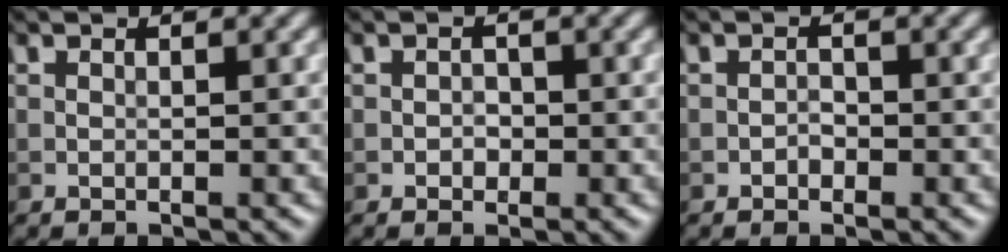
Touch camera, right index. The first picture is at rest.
{"total": 1.0, "force": [-0.3, 0.9, 0.4], "torque": [-0.002, -0.001, -0.008]}
{"total": 0.8, "force": [-0.4, 0.6, 0.4], "torque": [-0.004, 0.000, -0.009]}